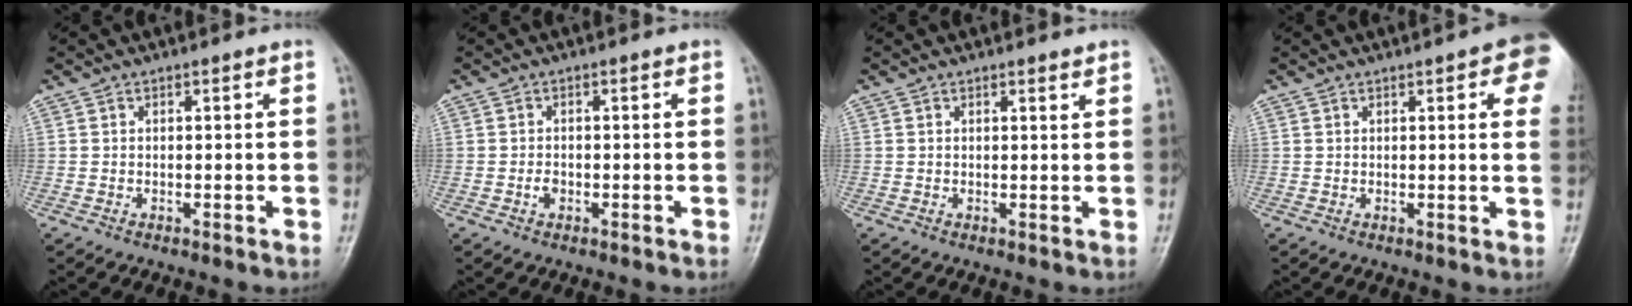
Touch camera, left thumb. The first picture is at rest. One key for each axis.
{"total": 1.3, "fx": -0.4, "fy": 0.9, "fz": 0.9, "tx": -0.006, "ty": 0.002, "tz": -0.001}
{"total": 0.8, "fx": 0.8, "fy": 0.0, "fz": 0.3, "tx": -0.001, "ty": -0.009, "tz": 0.015}
{"total": 9.0, "fx": 3.6, "fy": 2.4, "fz": 7.9, "tx": -0.071, "ty": -0.005, "tz": 0.035}